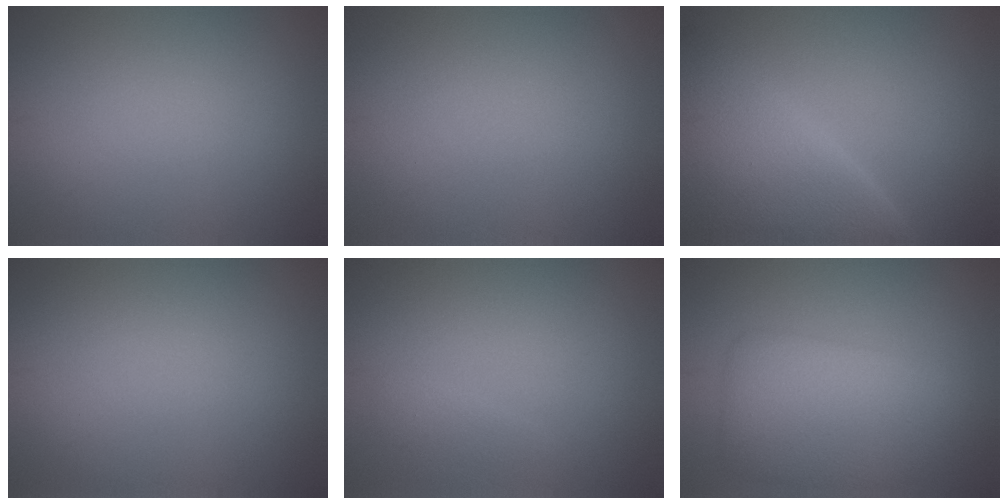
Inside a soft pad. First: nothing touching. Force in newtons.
{"total": 0.0}
{"total": 9.9, "press": 9.8, "slide": 0.7}
{"total": 0.0}
{"total": 0.8, "press": 0.8, "slide": 0.0}
{"total": 5.7, "press": 5.6, "slide": 0.2}